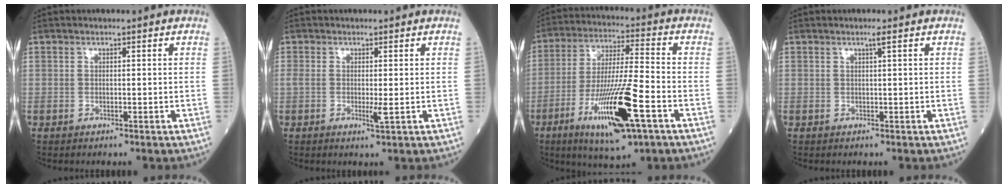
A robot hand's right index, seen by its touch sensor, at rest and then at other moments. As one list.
[{"total": 2.2, "force": [-0.2, 0.3, 2.1], "torque": [-0.041, -0.003, -0.001]}, {"total": 15.9, "force": [-6.7, 1.7, 14.3], "torque": [-0.271, -0.023, -0.112]}, {"total": 0.9, "force": [0.5, -0.3, 0.7], "torque": [-0.019, -0.003, 0.011]}]